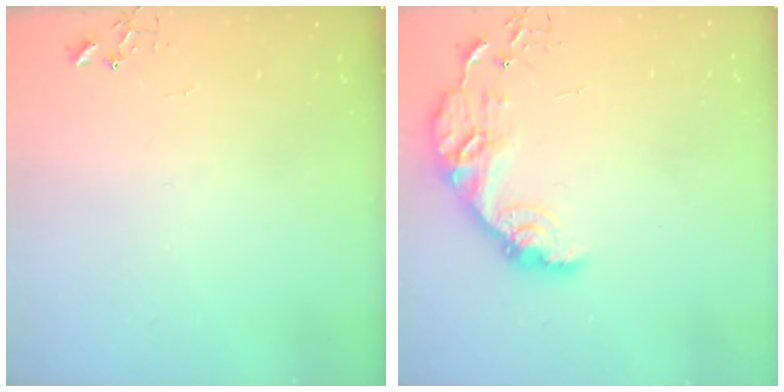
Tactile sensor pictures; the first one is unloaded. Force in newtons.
{"total": 14.5, "press": 14.5, "slide": 1.0}